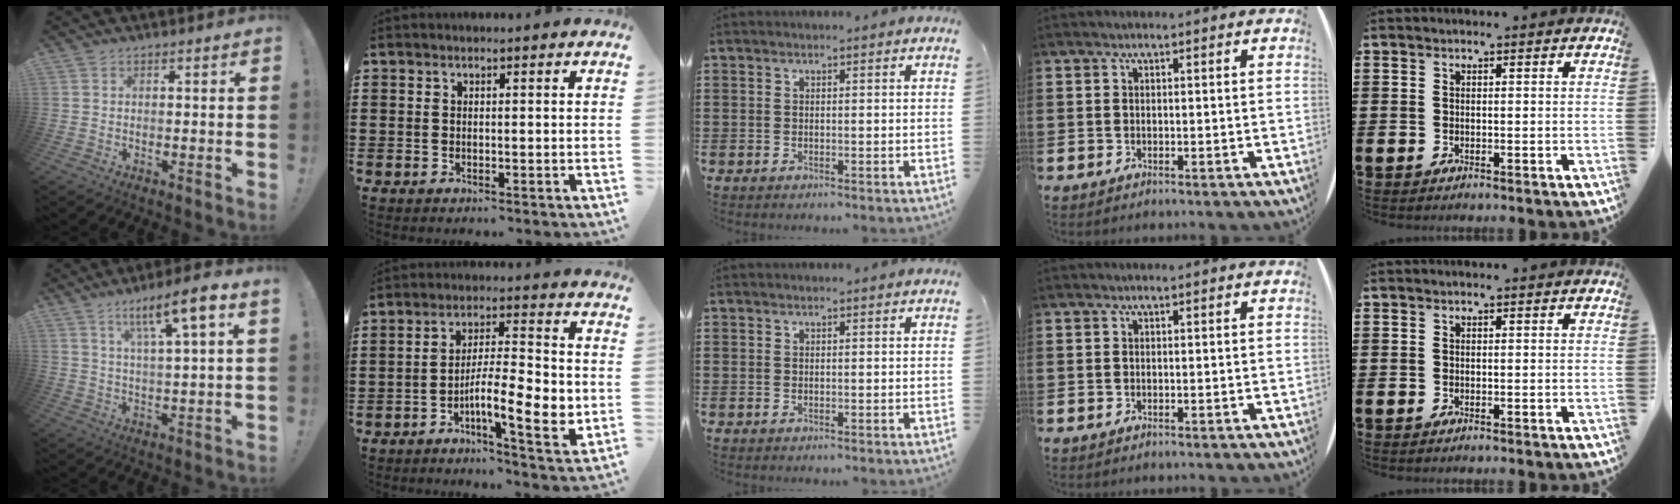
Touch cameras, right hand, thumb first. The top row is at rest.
{"thumb": {"total": 10.6, "force": [5.5, 0.9, 9.0], "torque": [-0.141, -0.023, 0.082]}, "index": {"total": 10.6, "force": [-3.1, 2.3, 9.8], "torque": [-0.161, -0.003, -0.054]}}